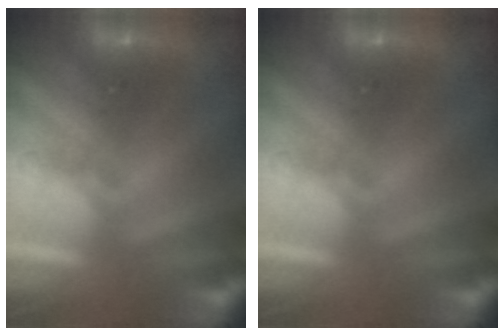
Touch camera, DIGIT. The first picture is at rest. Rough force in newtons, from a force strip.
{"total": 0.0}